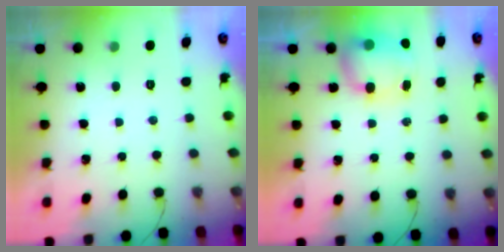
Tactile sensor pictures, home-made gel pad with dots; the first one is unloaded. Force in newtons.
{"total": 7.6, "press": 7.3, "slide": 2.0}